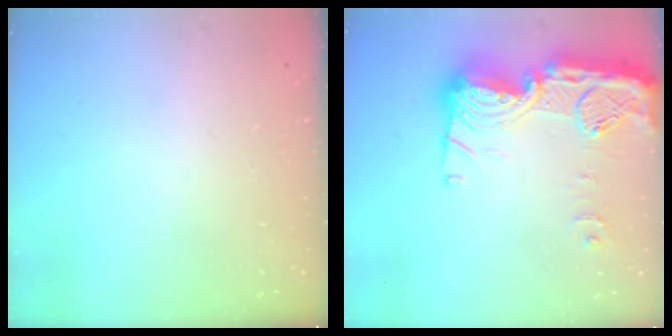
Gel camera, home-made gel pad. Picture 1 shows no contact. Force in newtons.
{"total": 23.2, "press": 23.1, "slide": 2.1}